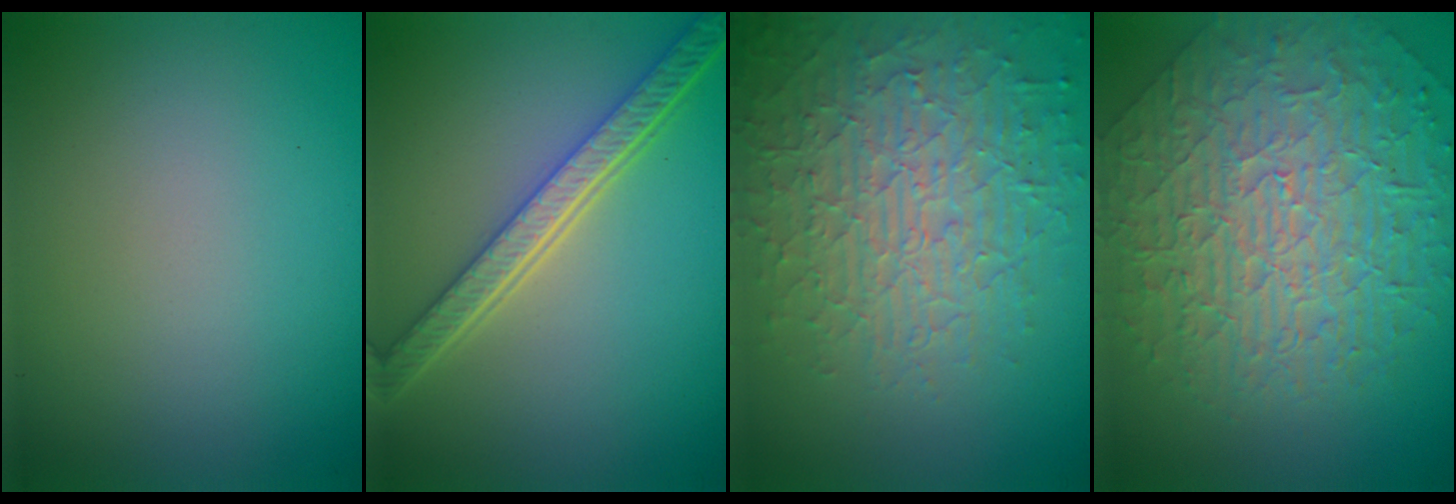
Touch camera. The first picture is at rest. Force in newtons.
{"total": 5.9, "press": 4.5, "slide": 3.8}
{"total": 7.3, "press": 5.3, "slide": 4.9}
{"total": 10.0, "press": 6.7, "slide": 7.4}